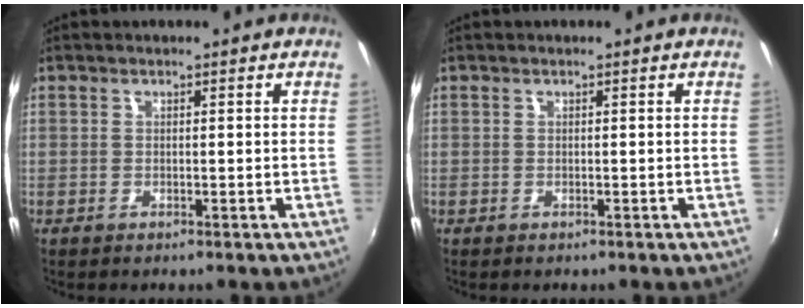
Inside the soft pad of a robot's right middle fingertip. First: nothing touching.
{"total": 0.0}